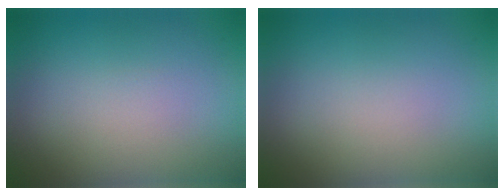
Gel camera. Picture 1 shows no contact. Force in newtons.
{"total": 0.0}